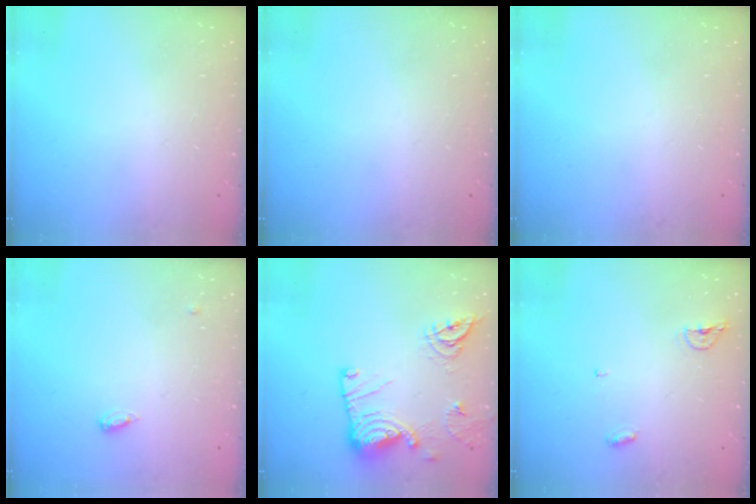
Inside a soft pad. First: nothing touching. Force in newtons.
{"total": 0.0}
{"total": 0.0}
{"total": 3.6, "press": 3.5, "slide": 0.7}
{"total": 17.4, "press": 17.4, "slide": 1.1}
{"total": 4.8, "press": 4.7, "slide": 1.1}